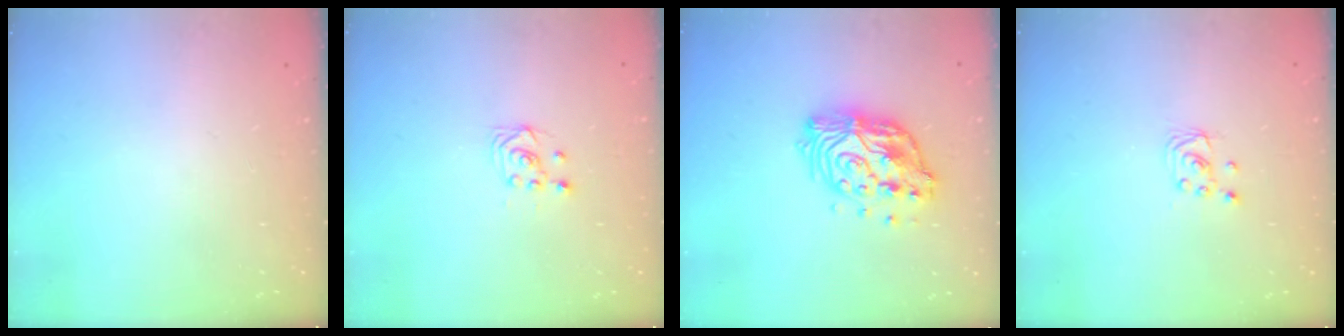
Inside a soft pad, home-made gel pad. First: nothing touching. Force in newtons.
{"total": 2.5, "press": 2.2, "slide": 1.2}
{"total": 14.1, "press": 14.1, "slide": 1.1}
{"total": 2.0, "press": 2.0, "slide": 0.2}